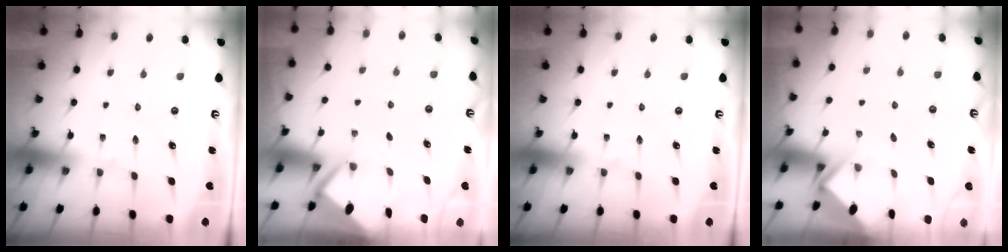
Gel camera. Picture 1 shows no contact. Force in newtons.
{"total": 2.5, "press": 2.5, "slide": 0.3}
{"total": 0.0}
{"total": 2.7, "press": 2.7, "slide": 0.2}